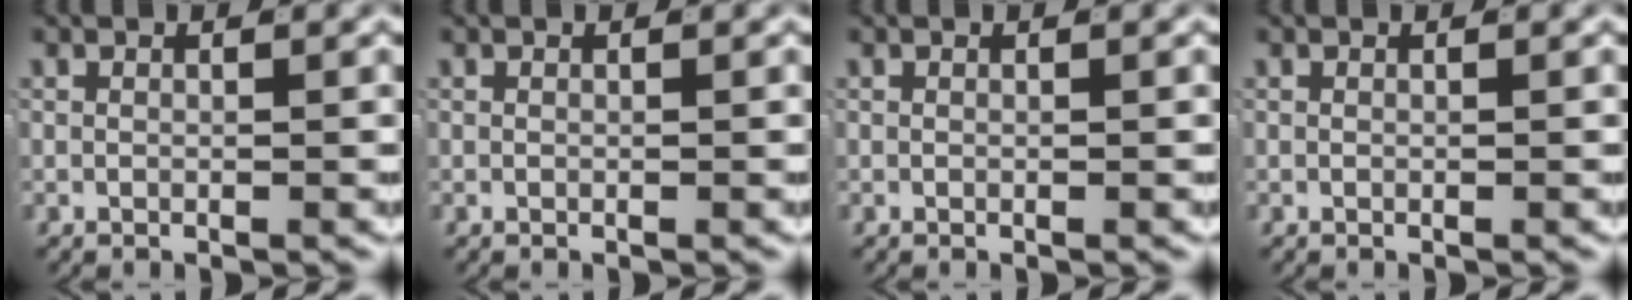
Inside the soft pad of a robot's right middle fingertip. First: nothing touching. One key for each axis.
{"total": 0.0}
{"total": 0.0}
{"total": 0.0}